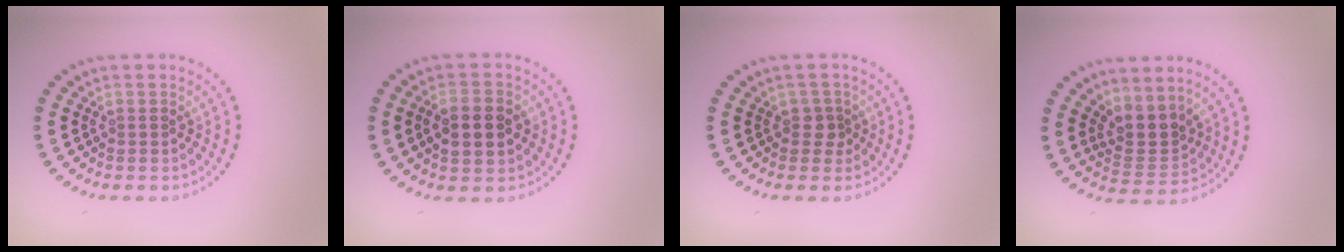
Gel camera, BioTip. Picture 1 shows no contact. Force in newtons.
{"total": 3.4, "press": 3.4, "slide": 0.1}
{"total": 1.3, "press": 1.1, "slide": 0.8}
{"total": 3.0, "press": 2.0, "slide": 2.2}